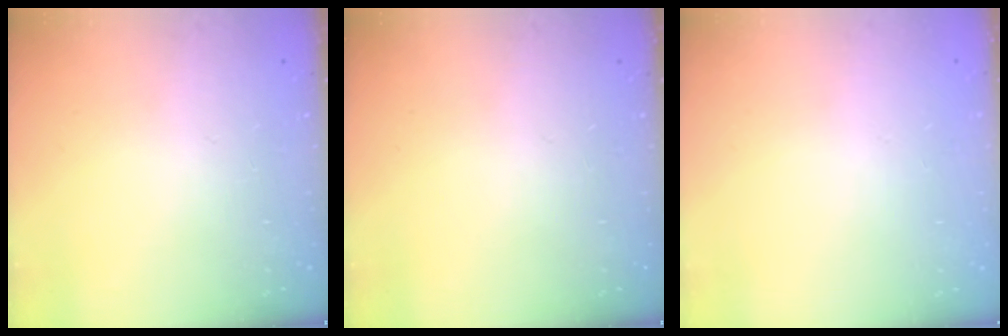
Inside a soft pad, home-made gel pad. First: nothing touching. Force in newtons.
{"total": 0.0}
{"total": 0.0}